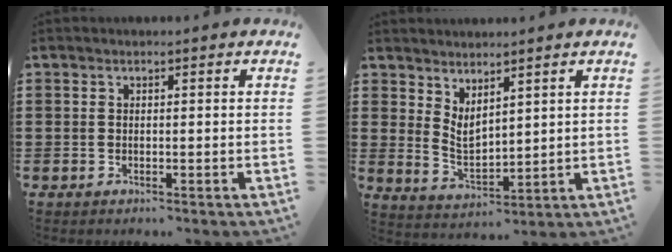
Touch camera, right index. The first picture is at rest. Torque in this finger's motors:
{"motor_torque": [0.81, 1.33, 0.05, 0.05]}